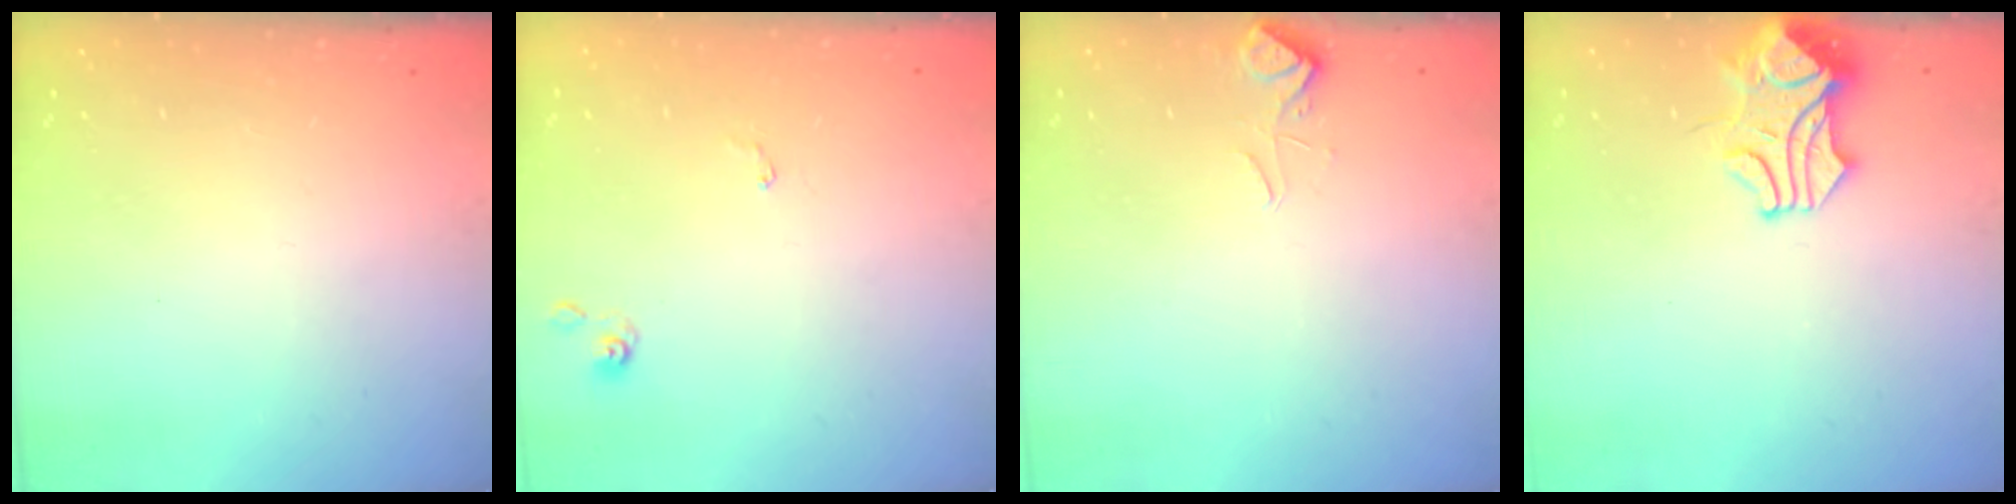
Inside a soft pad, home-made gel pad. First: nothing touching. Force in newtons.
{"total": 0.6, "press": 0.6, "slide": 0.1}
{"total": 3.0, "press": 3.0, "slide": 0.5}
{"total": 1.4, "press": 1.4, "slide": 0.1}